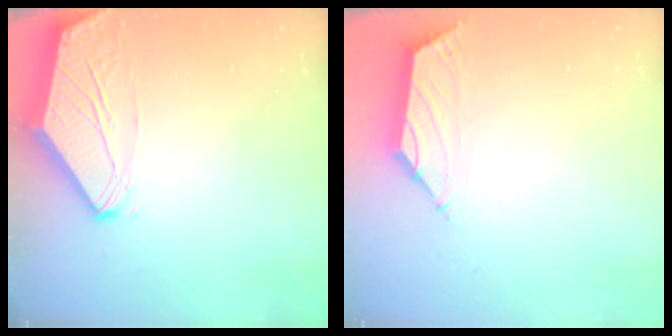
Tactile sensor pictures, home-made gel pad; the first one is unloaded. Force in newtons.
{"total": 1.5, "press": 1.5, "slide": 0.4}